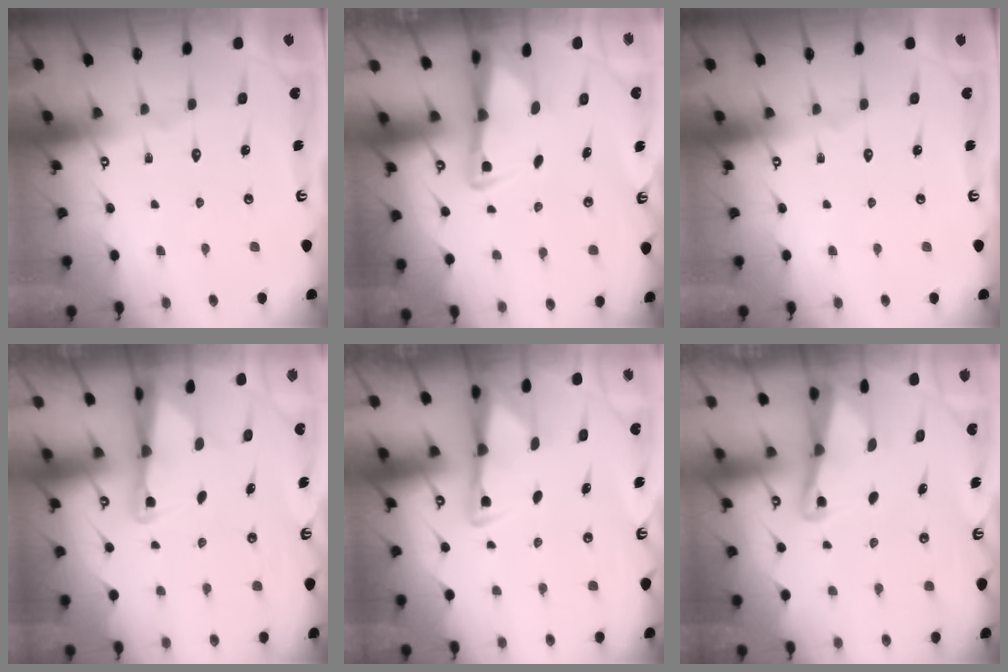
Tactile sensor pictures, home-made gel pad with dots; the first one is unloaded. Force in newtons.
{"total": 3.2, "press": 3.2, "slide": 0.7}
{"total": 0.0}
{"total": 2.4, "press": 2.4, "slide": 0.5}
{"total": 2.9, "press": 2.9, "slide": 0.5}
{"total": 2.5, "press": 2.4, "slide": 0.6}